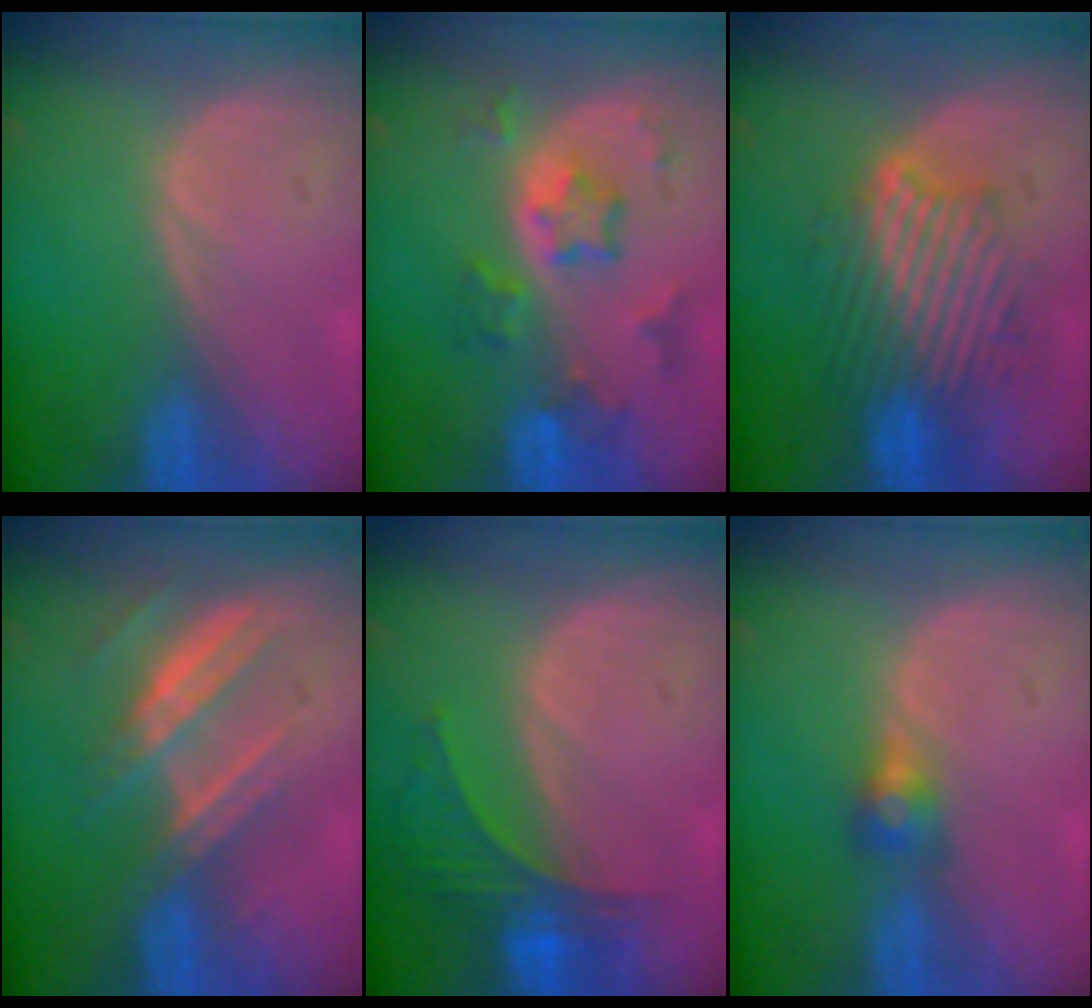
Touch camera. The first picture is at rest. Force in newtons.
{"total": 7.3, "press": 6.5, "slide": 3.2}
{"total": 9.1, "press": 9.1, "slide": 0.6}
{"total": 7.5, "press": 6.7, "slide": 3.3}
{"total": 5.9, "press": 5.6, "slide": 1.9}
{"total": 2.8, "press": 2.5, "slide": 1.3}